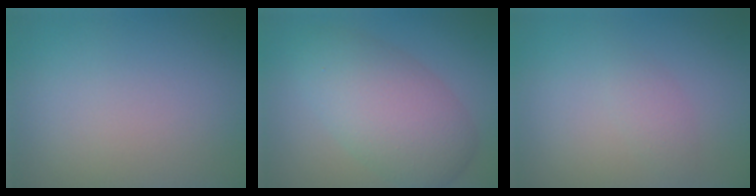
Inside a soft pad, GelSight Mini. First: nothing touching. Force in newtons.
{"total": 6.8, "press": 6.8, "slide": 0.3}
{"total": 1.2, "press": 1.2, "slide": 0.1}